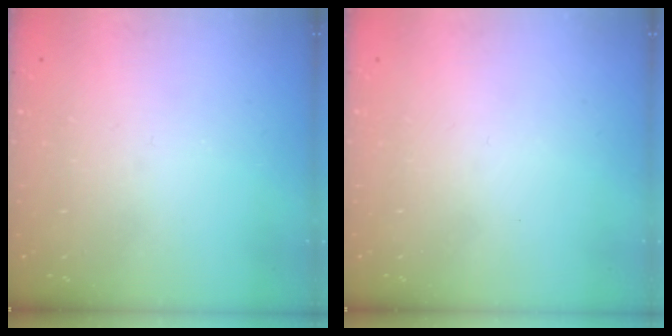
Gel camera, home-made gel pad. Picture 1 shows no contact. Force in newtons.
{"total": 1.7, "press": 1.7, "slide": 0.1}